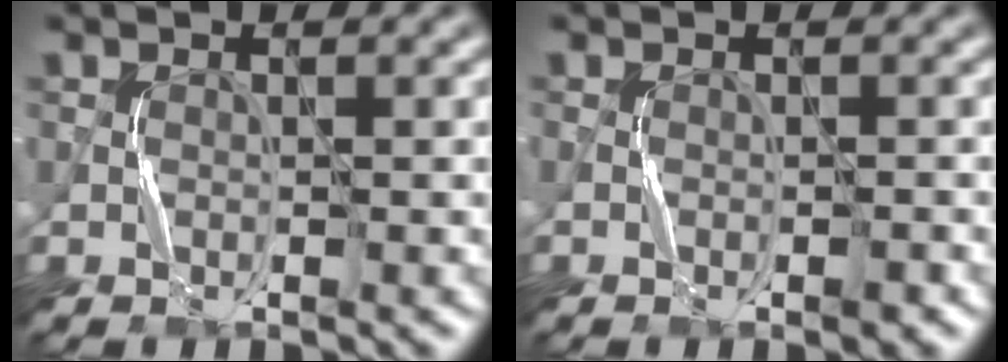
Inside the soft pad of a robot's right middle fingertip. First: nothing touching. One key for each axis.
{"total": 1.0, "fx": -0.5, "fy": 0.3, "fz": 0.7, "tx": -0.015, "ty": 0.001, "tz": -0.009}